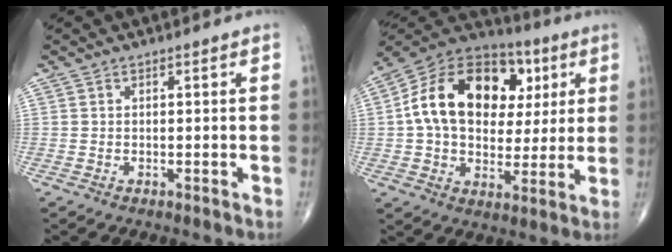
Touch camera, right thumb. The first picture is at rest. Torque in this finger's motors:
{"motor_torque": [2.17, 2.84, 1.41, 0.11, 0.59]}